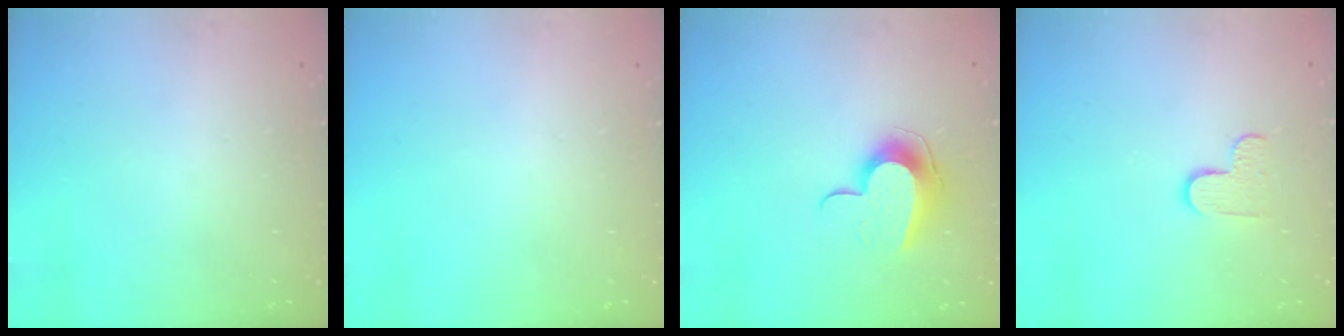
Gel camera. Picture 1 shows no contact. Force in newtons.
{"total": 0.0}
{"total": 10.5, "press": 10.5, "slide": 0.1}
{"total": 5.9, "press": 5.8, "slide": 0.6}